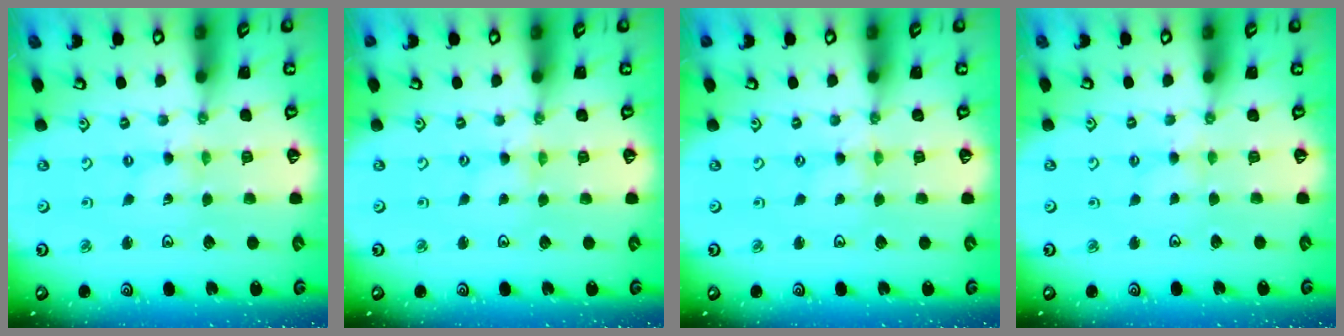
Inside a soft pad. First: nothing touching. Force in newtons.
{"total": 1.2, "press": 1.2, "slide": 0.2}
{"total": 0.0}
{"total": 2.3, "press": 2.3, "slide": 0.4}